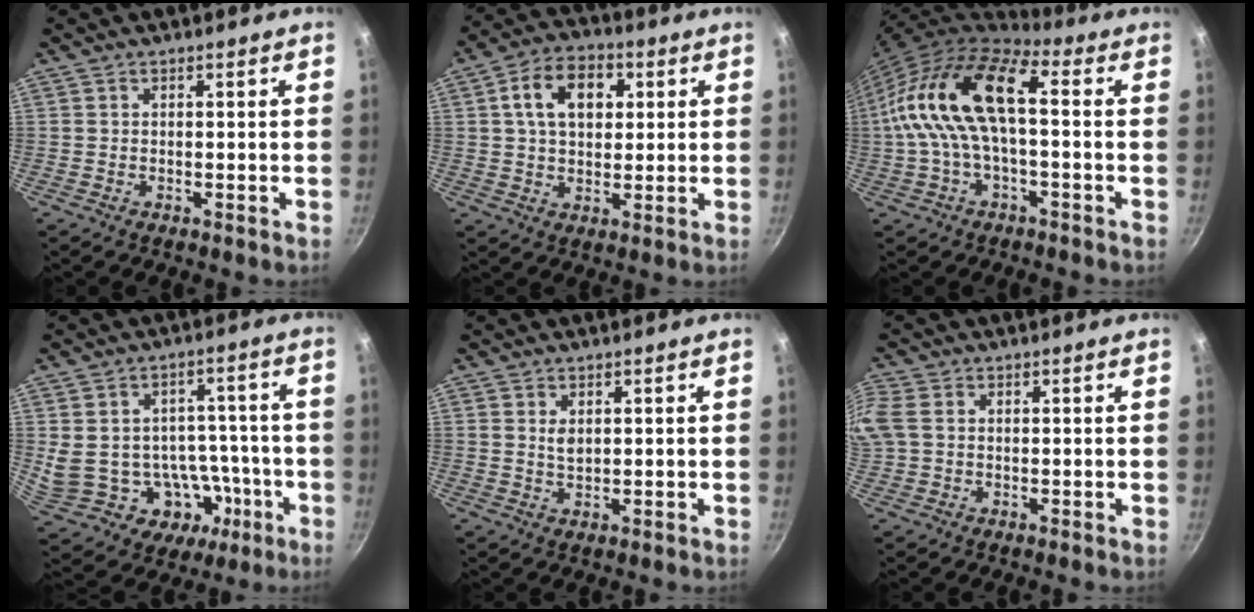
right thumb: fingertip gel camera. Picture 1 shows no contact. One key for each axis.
{"total": 11.7, "fx": 3.1, "fy": 7.9, "fz": 8.0, "tx": -0.108, "ty": 0.009, "tz": 0.041}
{"total": 17.3, "fx": 0.6, "fy": 8.0, "fz": 15.3, "tx": -0.287, "ty": 0.036, "tz": -0.005}
{"total": 17.6, "fx": -3.4, "fy": 13.8, "fz": 10.5, "tx": -0.142, "ty": 0.035, "tz": -0.018}
{"total": 2.4, "fx": 0.8, "fy": 1.4, "fz": 1.7, "tx": -0.030, "ty": -0.005, "tz": 0.017}
{"total": 4.8, "fx": 0.7, "fy": 3.6, "fz": 3.1, "tx": -0.071, "ty": 0.006, "tz": 0.011}